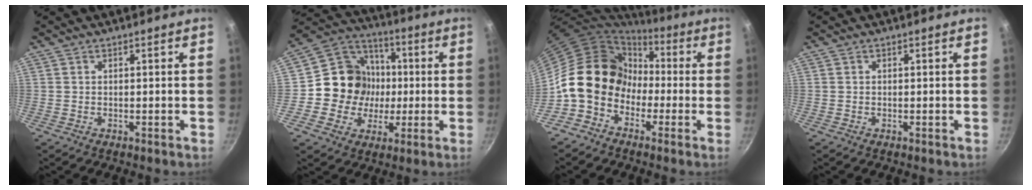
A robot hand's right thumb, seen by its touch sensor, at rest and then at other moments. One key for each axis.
{"total": 14.8, "fx": -0.5, "fy": 13.7, "fz": 5.3, "tx": -0.056, "ty": 0.025, "tz": -0.021}
{"total": 13.6, "fx": -1.9, "fy": 11.3, "fz": 7.2, "tx": -0.078, "ty": 0.042, "tz": -0.046}
{"total": 0.0}